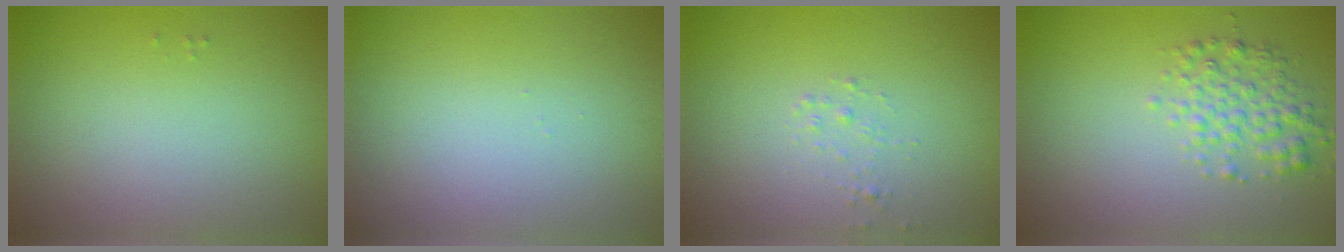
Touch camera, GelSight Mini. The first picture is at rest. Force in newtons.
{"total": 0.0}
{"total": 0.8, "press": 0.8, "slide": 0.0}
{"total": 2.9, "press": 2.9, "slide": 0.1}